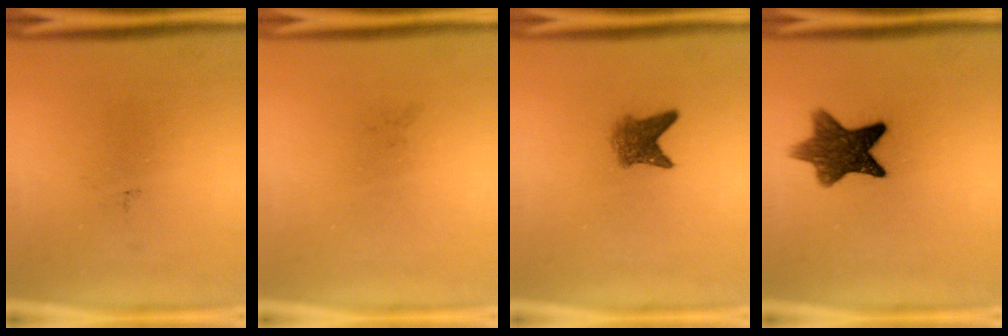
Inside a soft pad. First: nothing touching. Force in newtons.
{"total": 0.0}
{"total": 3.1}
{"total": 9.7}